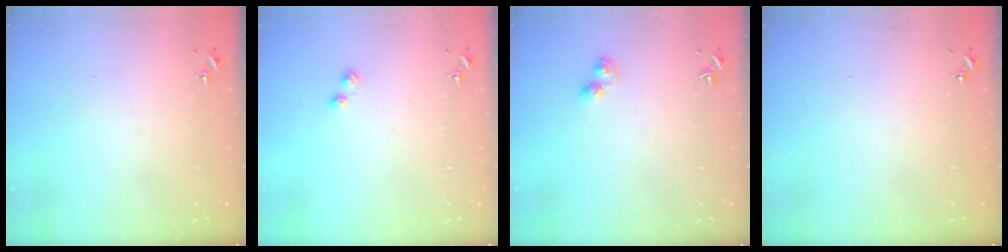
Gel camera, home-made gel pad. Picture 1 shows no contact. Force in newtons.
{"total": 2.3, "press": 2.2, "slide": 0.5}
{"total": 4.5, "press": 4.5, "slide": 0.2}
{"total": 0.0}